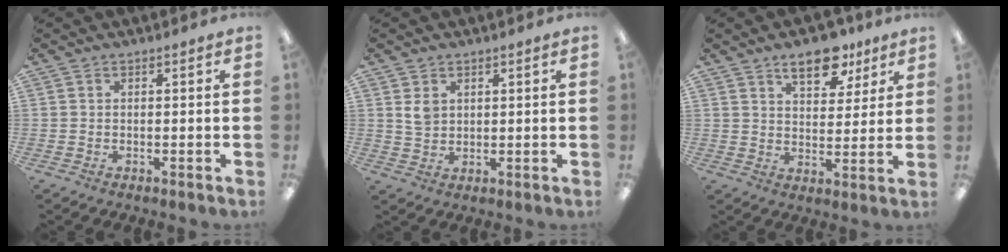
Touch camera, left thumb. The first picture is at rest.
{"total": 3.5, "force": [1.6, 2.7, 1.5], "torque": [-0.019, -0.003, 0.027]}
{"total": 10.6, "force": [7.2, 5.2, 5.8], "torque": [-0.068, -0.032, 0.122]}